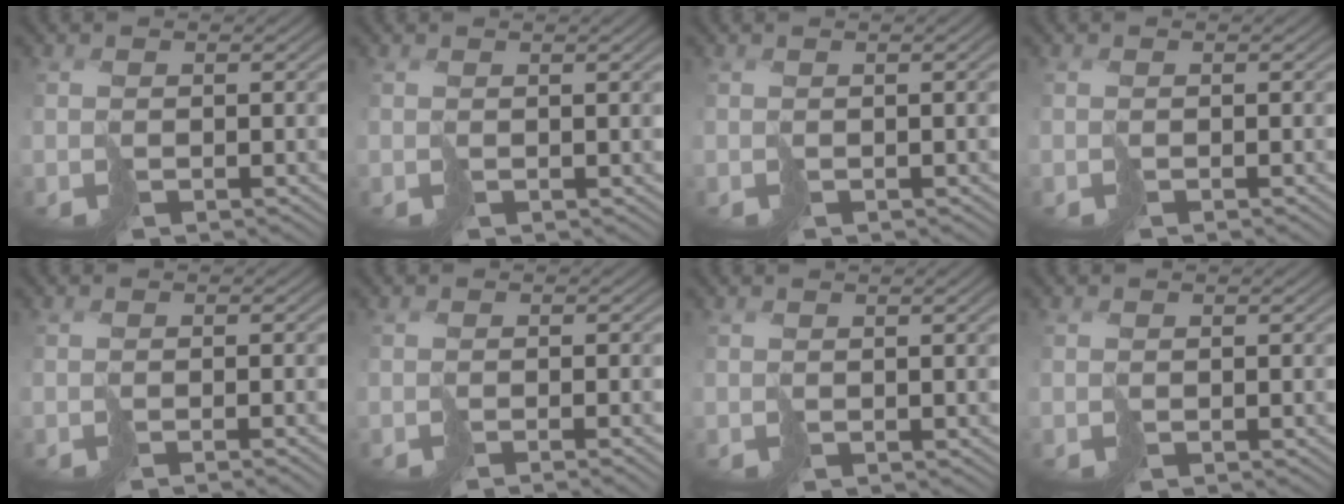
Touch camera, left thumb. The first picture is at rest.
{"total": 2.2, "force": [0.4, 0.5, 2.1], "torque": [-0.027, 0.006, 0.006]}
{"total": 3.2, "force": [0.0, 0.9, 3.1], "torque": [-0.037, 0.001, 0.000]}
{"total": 0.5, "force": [-0.2, -0.1, 0.5], "torque": [-0.006, 0.002, -0.008]}
{"total": 2.0, "force": [-0.8, 0.3, 1.8], "torque": [-0.015, 0.000, -0.022]}
{"total": 2.6, "force": [-1.0, 0.5, 2.4], "torque": [-0.021, 0.000, -0.022]}
{"total": 3.1, "force": [0.3, 0.8, 3.0], "torque": [-0.037, 0.005, 0.005]}
{"total": 0.0}